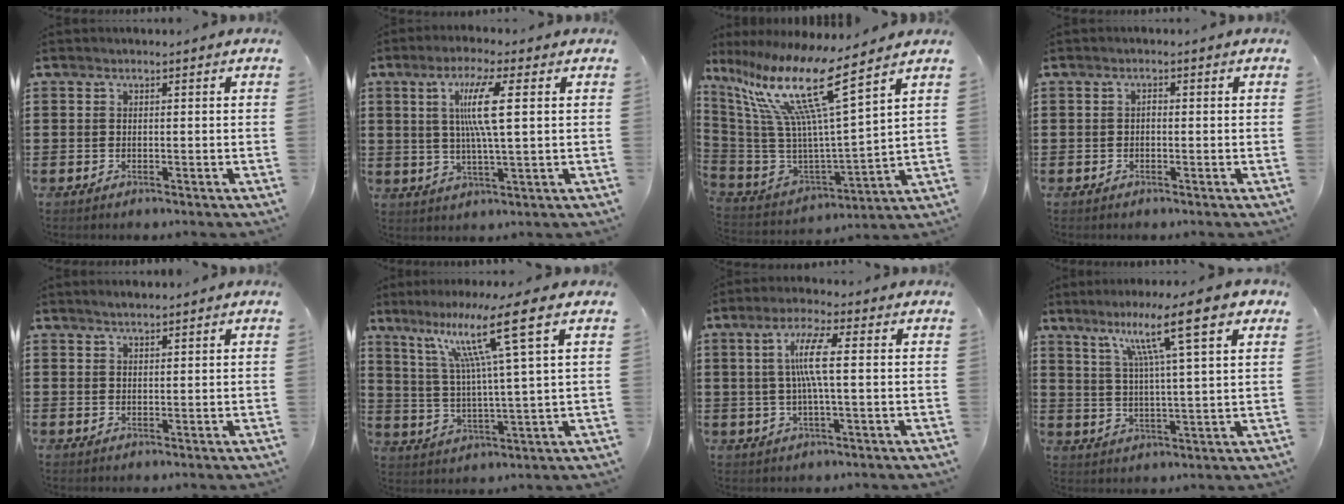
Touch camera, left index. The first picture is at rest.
{"total": 7.8, "force": [2.0, 0.8, 7.5], "torque": [-0.156, -0.002, 0.026]}
{"total": 15.0, "force": [9.1, 1.3, 11.8], "torque": [-0.274, -0.066, 0.138]}
{"total": 0.7, "force": [-0.5, 0.3, 0.4], "torque": [-0.011, -0.002, -0.009]}
{"total": 1.3, "force": [1.2, 0.2, 0.3], "torque": [-0.008, 0.003, 0.022]}
{"total": 12.7, "force": [6.9, -0.4, 10.6], "torque": [-0.213, -0.013, 0.104]}
{"total": 6.6, "force": [0.7, 1.1, 6.5], "torque": [-0.133, 0.002, 0.005]}
{"total": 12.3, "force": [7.5, 0.9, 9.7], "torque": [-0.174, -0.020, 0.116]}